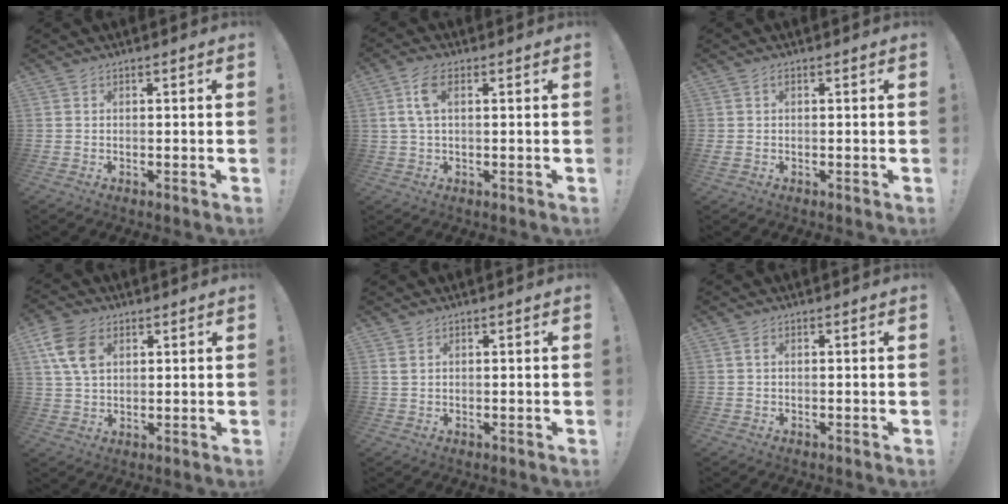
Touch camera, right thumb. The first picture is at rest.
{"total": 5.9, "force": [1.9, 2.5, 5.0], "torque": [-0.099, 0.004, 0.033]}
{"total": 0.9, "force": [-0.1, 0.2, 0.8], "torque": [-0.020, 0.003, -0.003]}
{"total": 10.8, "force": [4.1, 7.3, 6.9], "torque": [-0.129, 0.001, 0.080]}
{"total": 1.5, "force": [0.8, 0.8, 1.0], "torque": [-0.012, -0.002, 0.013]}
{"total": 0.9, "force": [0.2, 0.2, 0.9], "torque": [-0.021, 0.003, 0.005]}